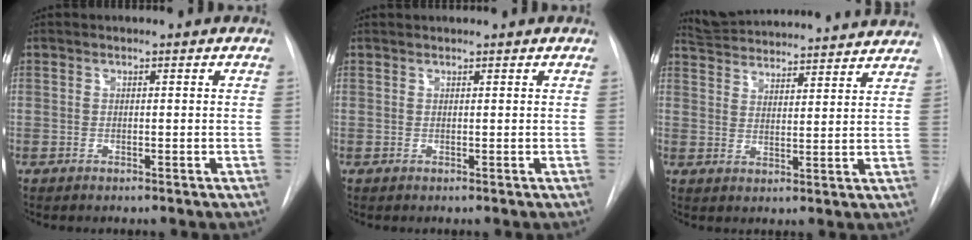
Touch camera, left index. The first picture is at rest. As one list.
[{"total": 0.7, "force": [0.7, -0.2, 0.1], "torque": [-0.004, 0.018, 0.016]}, {"total": 21.2, "force": [20.2, 2.6, 6.0], "torque": [-0.112, -0.007, 0.272]}]